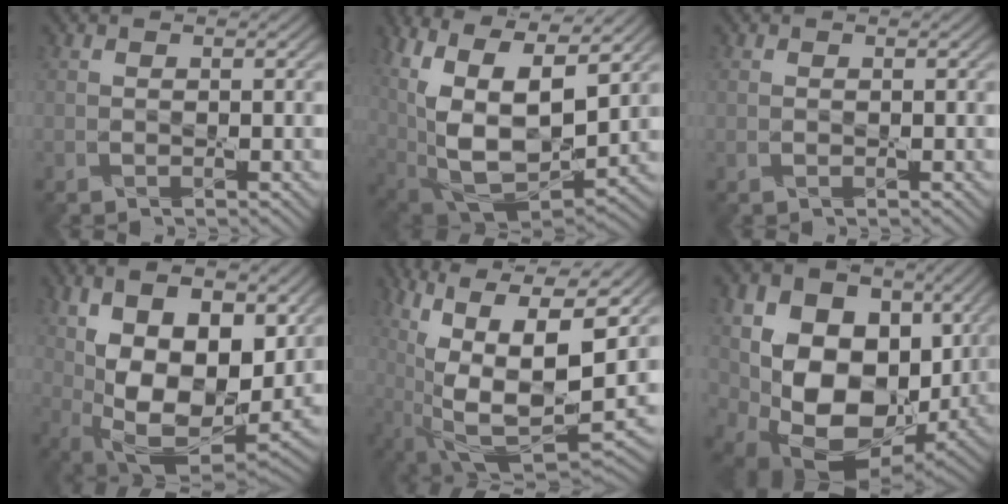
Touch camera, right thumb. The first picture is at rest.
{"total": 18.8, "force": [6.0, 10.1, 14.7], "torque": [-0.322, 0.033, 0.128]}
{"total": 0.6, "force": [-0.1, 0.4, 0.5], "torque": [-0.013, -0.002, -0.001]}
{"total": 17.4, "force": [4.0, 9.1, 14.2], "torque": [-0.244, 0.006, 0.064]}
{"total": 16.9, "force": [1.8, 7.6, 14.9], "torque": [-0.270, -0.015, 0.042]}
{"total": 18.0, "force": [1.7, 13.5, 11.7], "torque": [-0.231, -0.028, 0.045]}